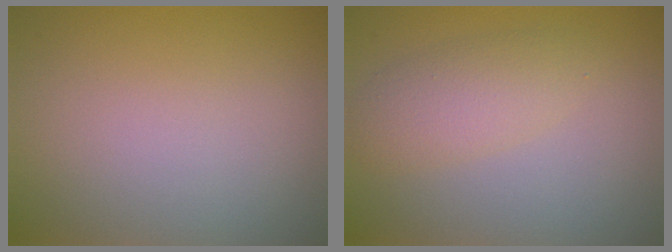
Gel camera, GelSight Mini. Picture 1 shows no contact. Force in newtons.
{"total": 2.9, "press": 2.8, "slide": 0.2}